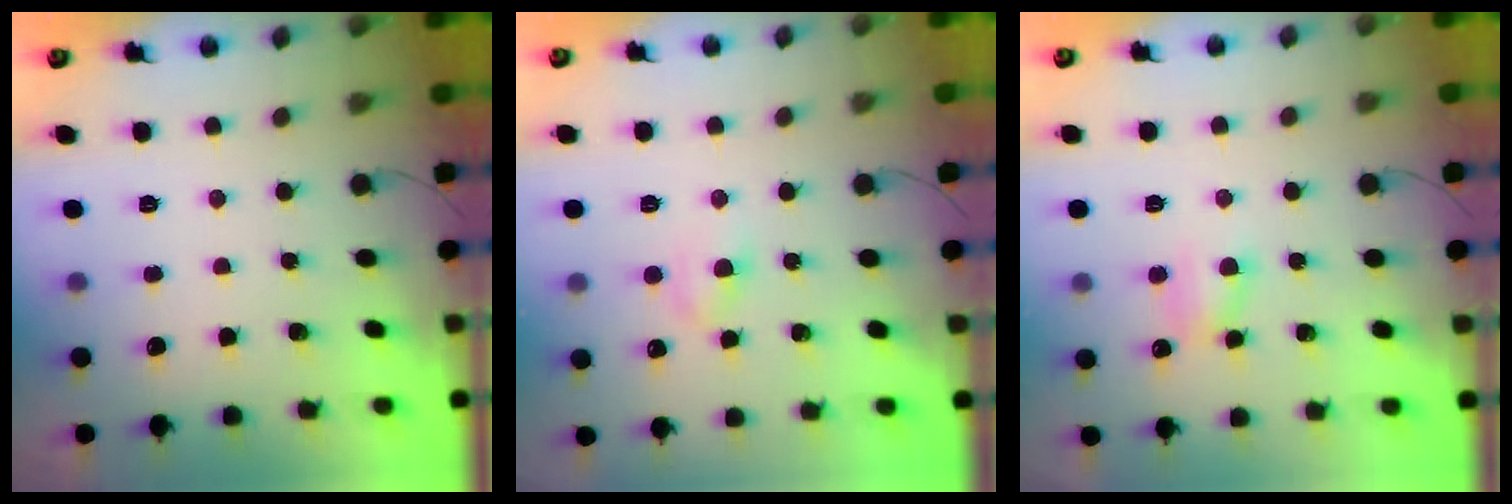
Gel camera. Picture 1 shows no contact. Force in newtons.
{"total": 3.8, "press": 3.5, "slide": 1.4}
{"total": 5.7, "press": 5.7, "slide": 0.7}